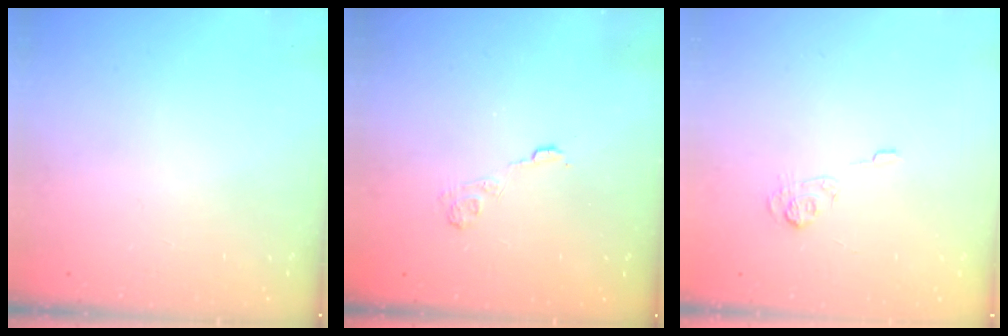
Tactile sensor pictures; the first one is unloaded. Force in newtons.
{"total": 3.7, "press": 3.4, "slide": 1.4}
{"total": 5.5, "press": 5.3, "slide": 1.5}